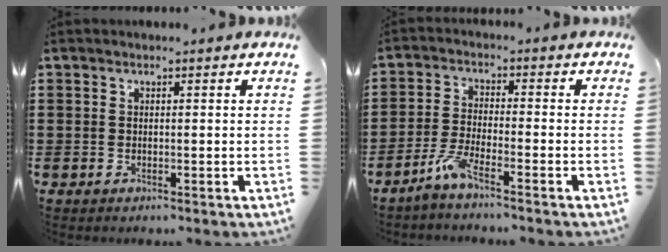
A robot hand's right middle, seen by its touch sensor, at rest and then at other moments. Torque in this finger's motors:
{"motor_torque": [-0.09, -0.09, 0.06, 0.01]}